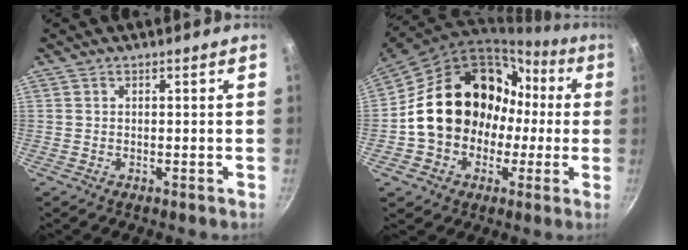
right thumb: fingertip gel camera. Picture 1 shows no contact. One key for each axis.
{"total": 21.2, "fx": 0.2, "fy": 17.3, "fz": 12.2, "tx": -0.185, "ty": 0.072, "tz": 0.015}